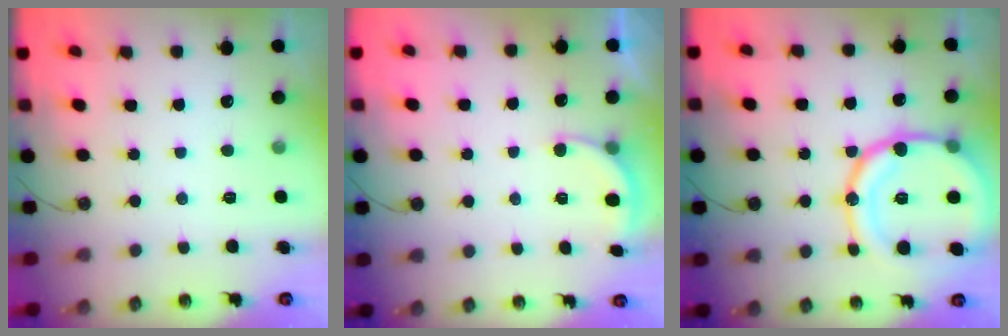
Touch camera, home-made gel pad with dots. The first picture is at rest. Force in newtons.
{"total": 3.0, "press": 2.9, "slide": 0.7}
{"total": 21.6, "press": 21.3, "slide": 3.6}